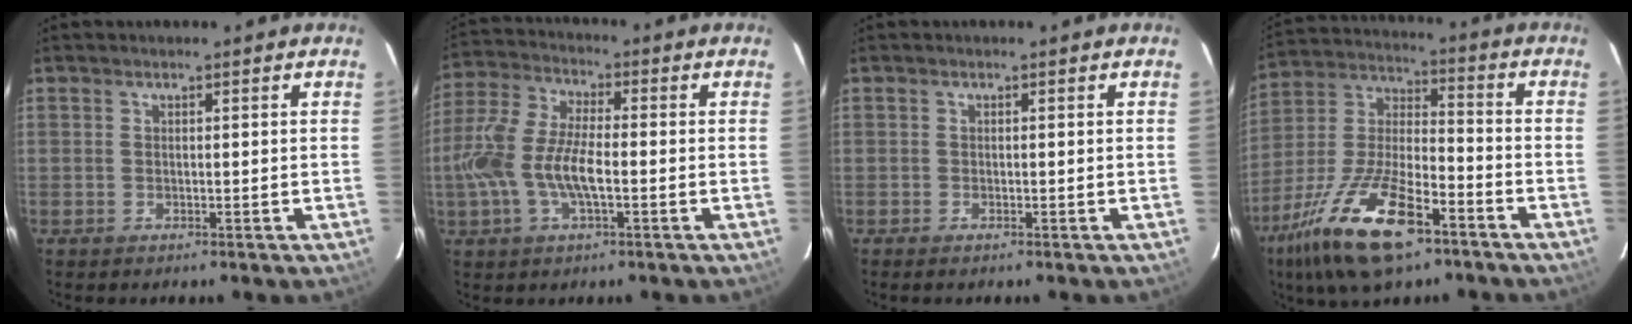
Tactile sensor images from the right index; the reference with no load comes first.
{"total": 12.6, "force": [-2.6, 4.9, 11.3], "torque": [-0.247, 0.001, -0.053]}
{"total": 0.6, "force": [-0.5, 0.1, 0.3], "torque": [-0.007, -0.001, -0.010]}
{"total": 20.2, "force": [-11.9, 7.3, 14.6], "torque": [-0.305, -0.024, -0.220]}